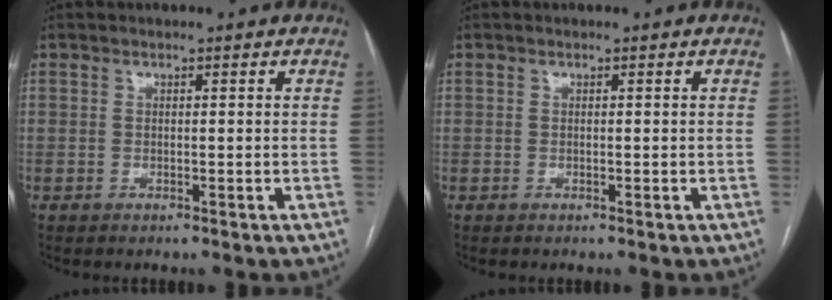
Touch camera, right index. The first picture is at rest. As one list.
[{"total": 0.0}]